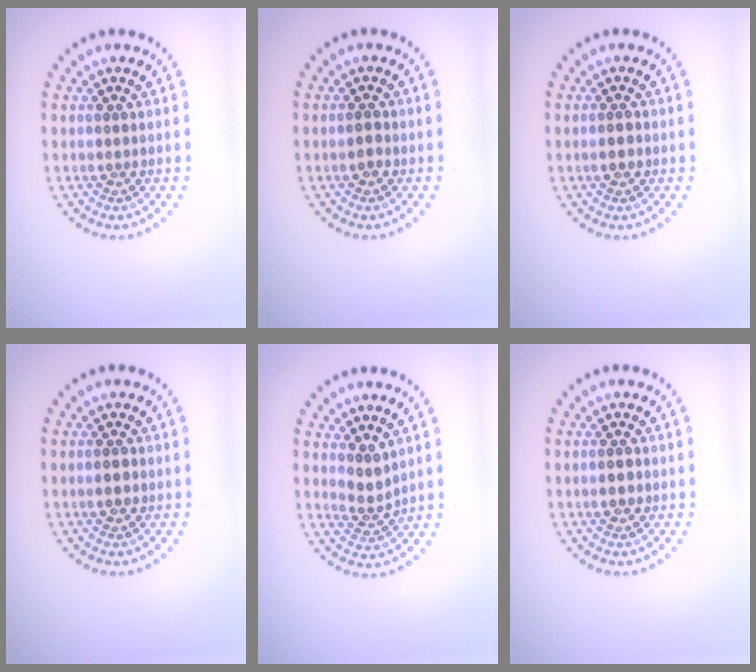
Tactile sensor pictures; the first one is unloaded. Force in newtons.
{"total": 1.0, "press": 1.0, "slide": 0.1}
{"total": 1.2, "press": 1.2, "slide": 0.2}
{"total": 1.1, "press": 1.1, "slide": 0.2}
{"total": 1.8, "press": 1.3, "slide": 1.2}
{"total": 1.1, "press": 1.1, "slide": 0.2}